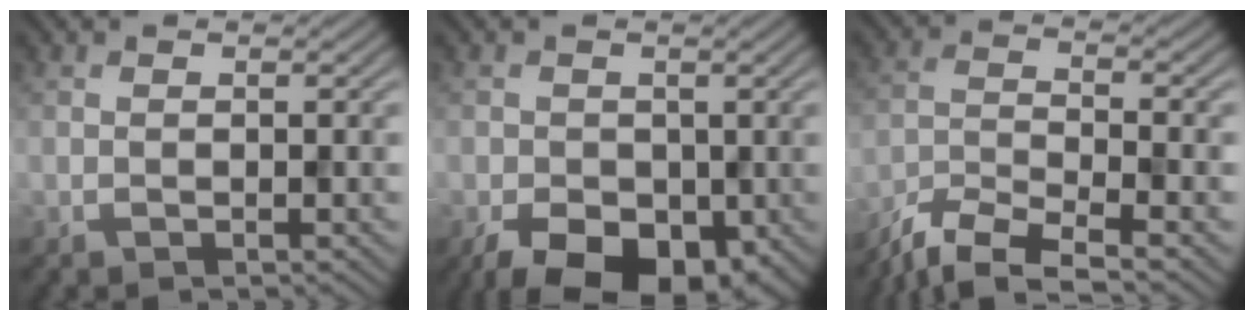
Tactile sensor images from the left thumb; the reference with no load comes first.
{"total": 8.0, "force": [-3.4, 5.2, 5.1], "torque": [-0.088, -0.021, -0.053]}
{"total": 7.6, "force": [-6.0, 1.7, 4.3], "torque": [-0.097, -0.010, -0.122]}